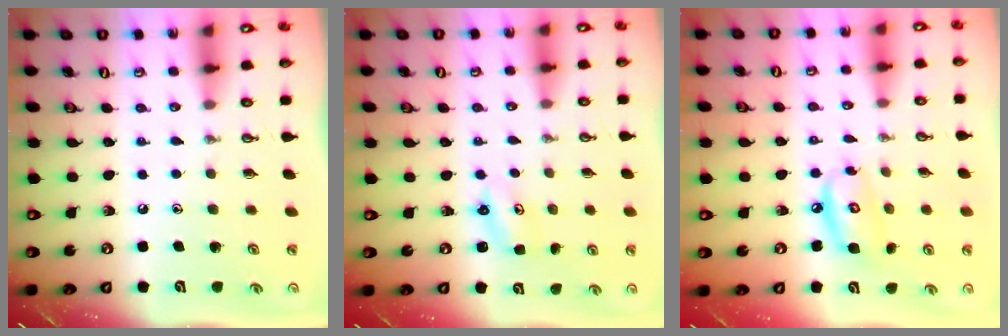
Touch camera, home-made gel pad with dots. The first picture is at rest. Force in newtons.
{"total": 2.8, "press": 2.8, "slide": 0.3}
{"total": 8.1, "press": 8.1, "slide": 0.6}